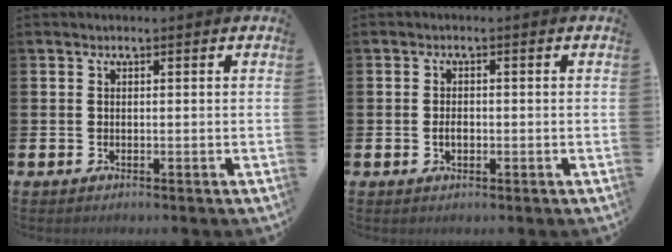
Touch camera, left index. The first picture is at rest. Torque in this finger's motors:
{"motor_torque": [0.32, 0.22, 0.01, 0.04]}